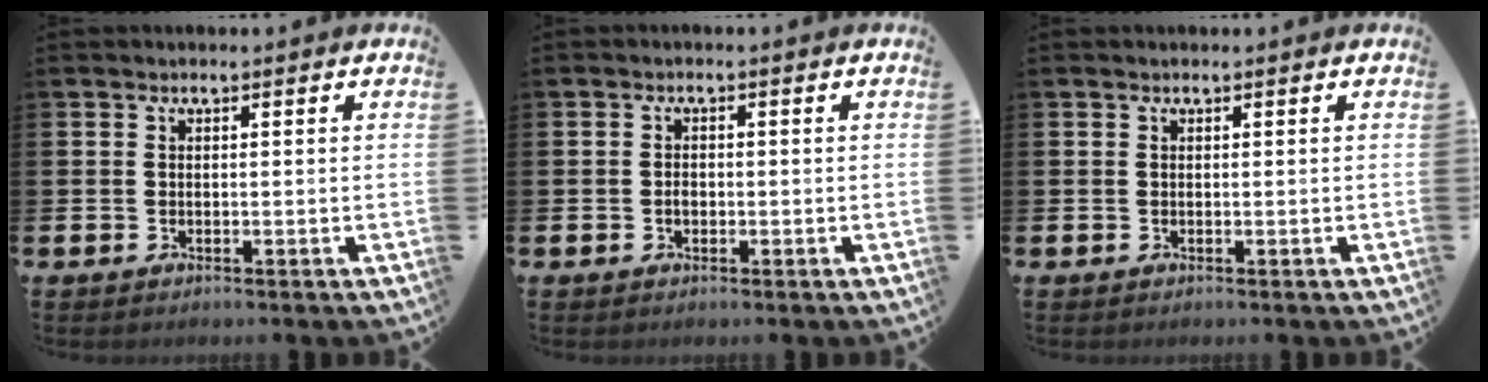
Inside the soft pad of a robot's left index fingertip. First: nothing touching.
{"total": 1.2, "force": [-0.3, 0.9, 0.7], "torque": [0.000, 0.000, -0.010]}
{"total": 0.0}